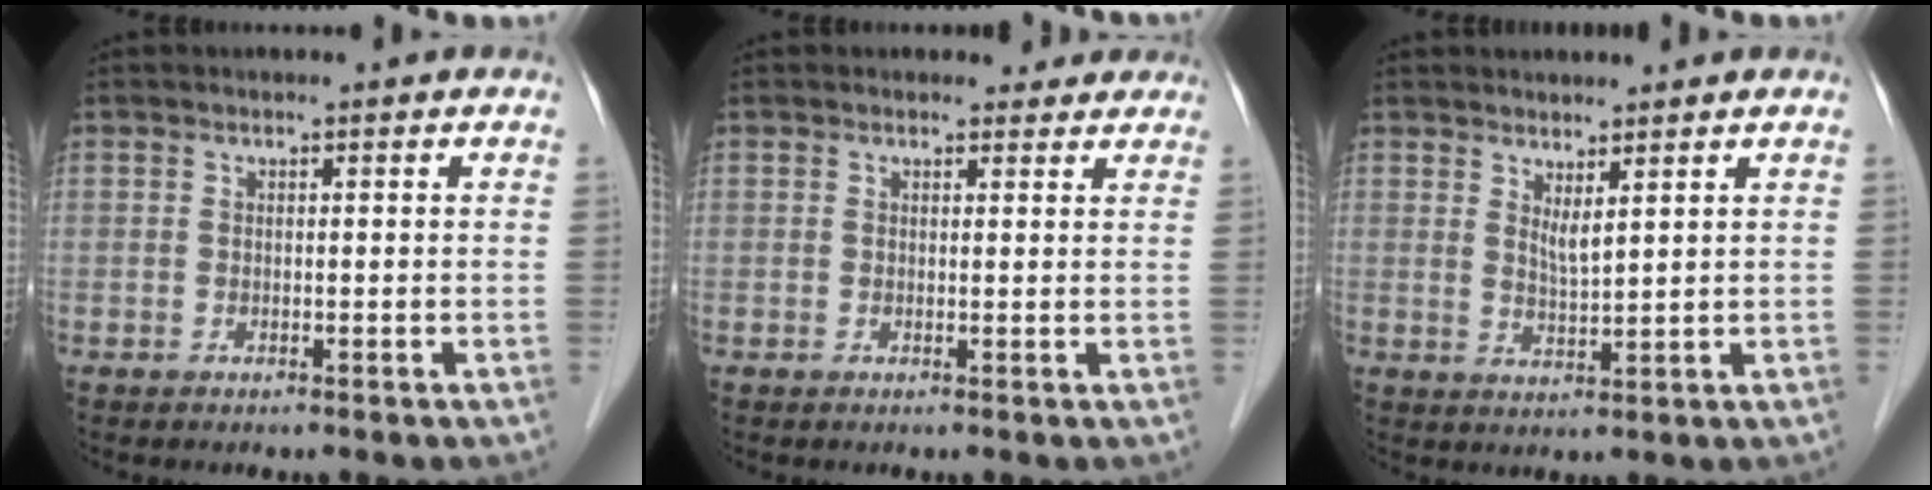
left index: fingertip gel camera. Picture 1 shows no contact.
{"total": 2.3, "force": [2.0, 1.2, 0.0], "torque": [0.005, 0.001, 0.015]}
{"total": 2.4, "force": [1.6, 0.1, 1.8], "torque": [-0.041, -0.013, 0.036]}